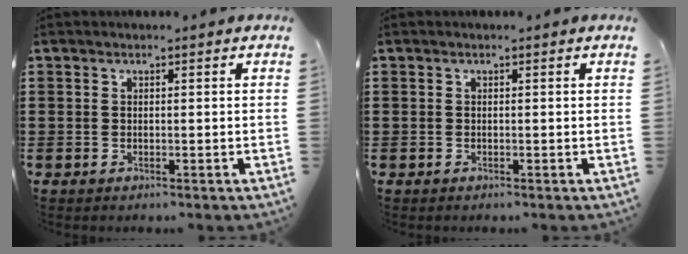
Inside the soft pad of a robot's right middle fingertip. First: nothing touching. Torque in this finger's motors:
{"motor_torque": [0.52, -0.37, 0.04, 0.01]}